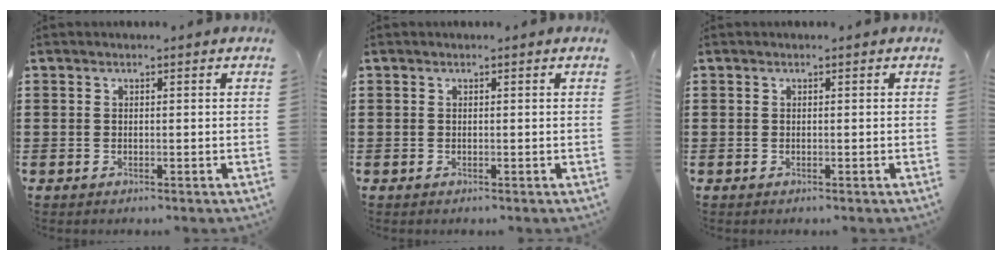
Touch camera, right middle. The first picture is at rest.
{"total": 0.0}
{"total": 0.0}